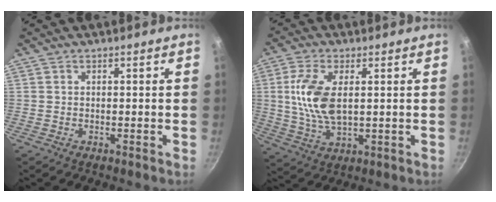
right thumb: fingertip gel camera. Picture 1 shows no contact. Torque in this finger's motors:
{"motor_torque": [0.14, 0.14, 0.87, 0.55, 0.13]}